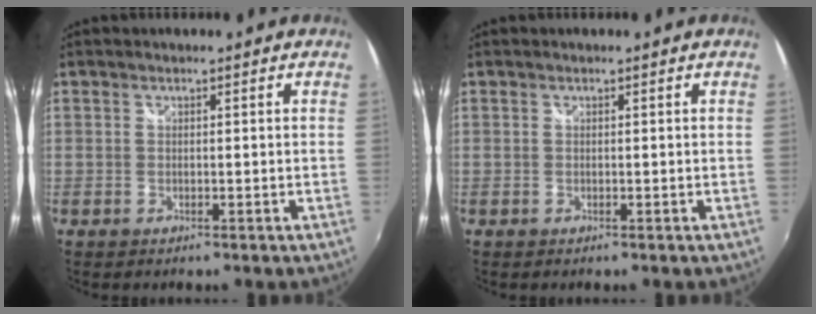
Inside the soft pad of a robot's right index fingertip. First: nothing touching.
{"total": 0.0}